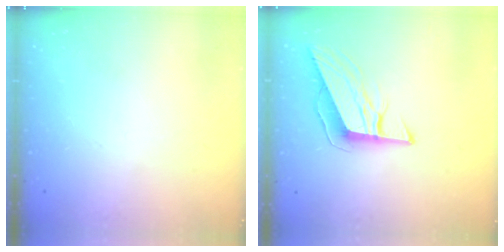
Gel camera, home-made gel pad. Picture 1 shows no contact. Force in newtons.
{"total": 10.7, "press": 10.3, "slide": 2.6}